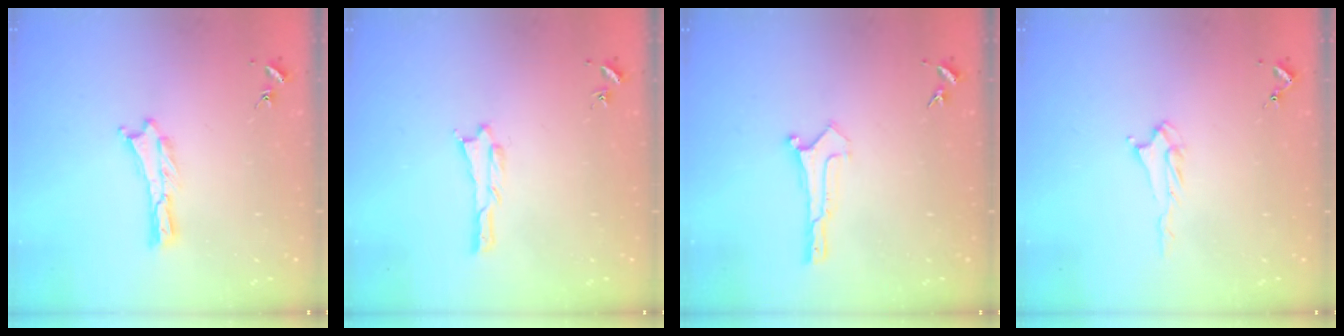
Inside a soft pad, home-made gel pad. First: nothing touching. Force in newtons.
{"total": 0.6, "press": 0.6, "slide": 0.1}
{"total": 0.0}
{"total": 3.2, "press": 3.2, "slide": 0.5}